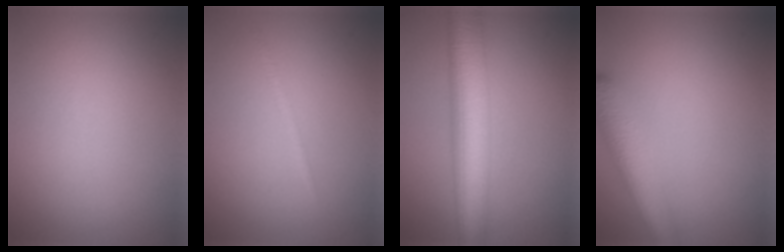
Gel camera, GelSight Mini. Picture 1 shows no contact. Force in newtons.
{"total": 0.8, "press": 0.8, "slide": 0.1}
{"total": 8.8, "press": 8.8, "slide": 0.5}
{"total": 5.3, "press": 5.3, "slide": 0.3}